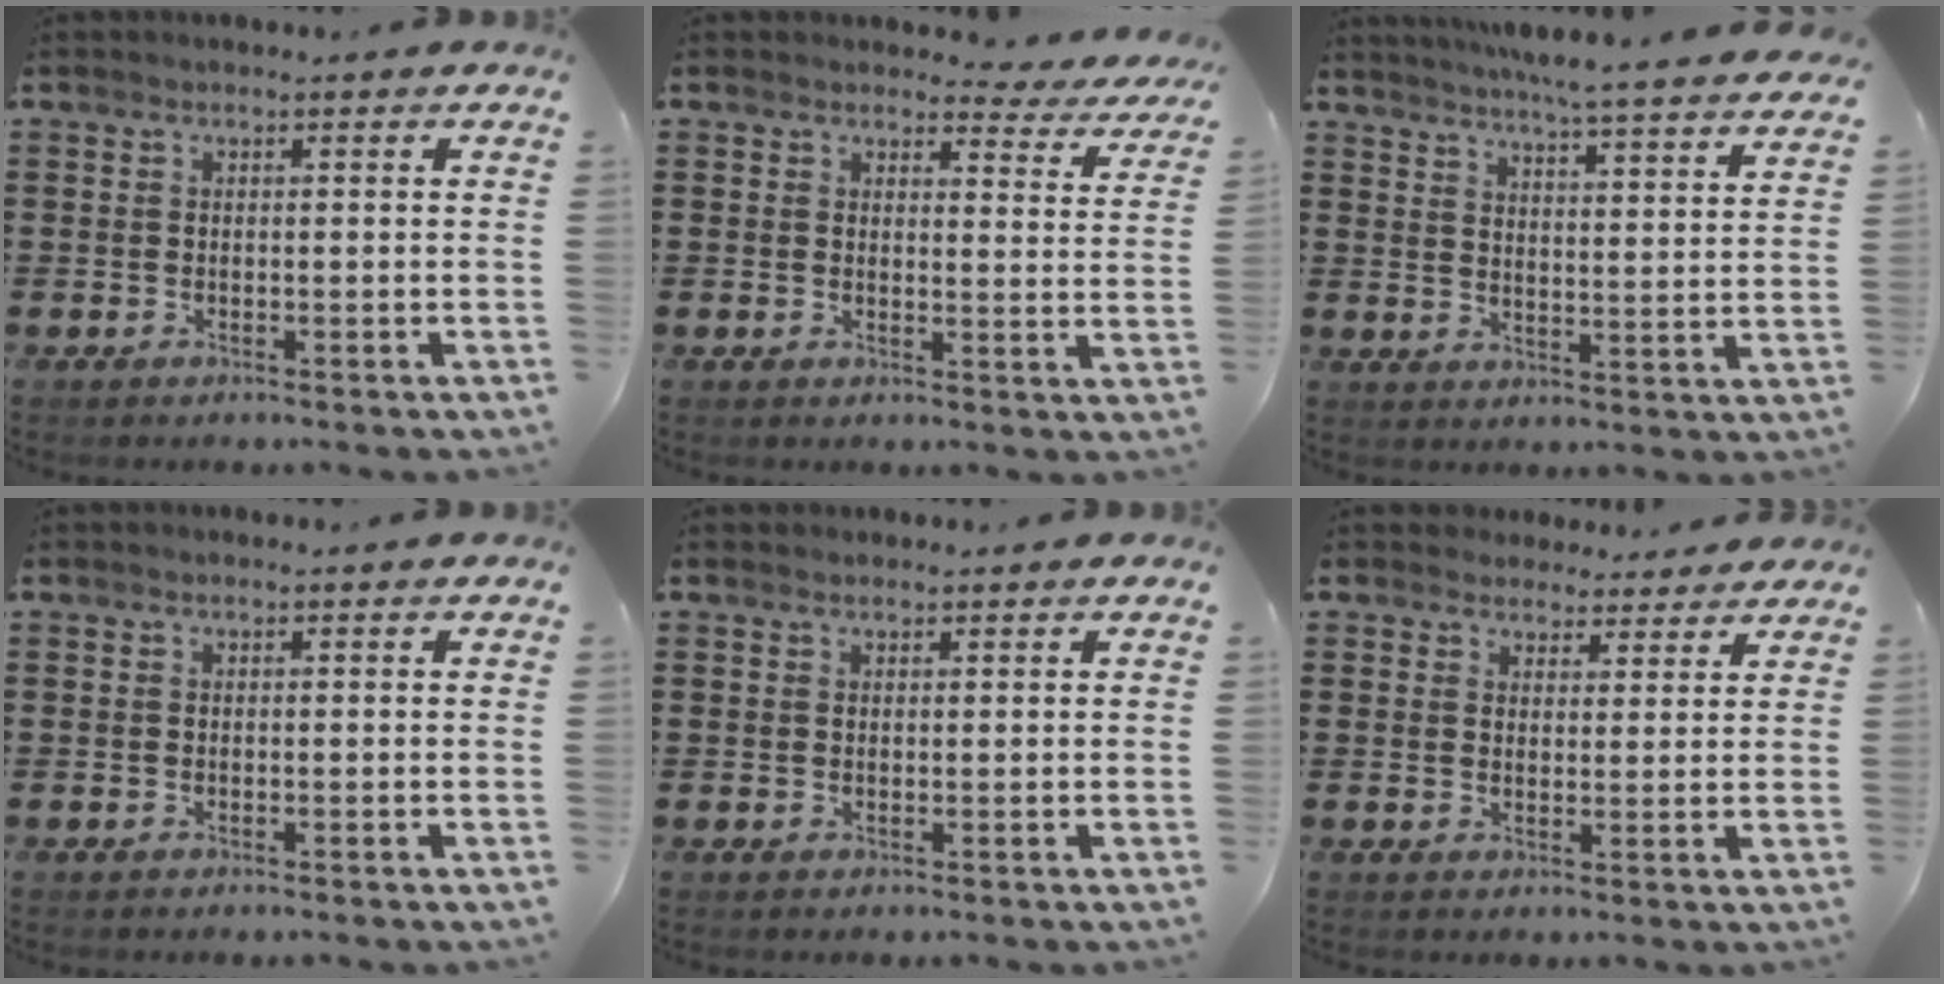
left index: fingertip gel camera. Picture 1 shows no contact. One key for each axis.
{"total": 3.2, "fx": 2.9, "fy": 1.1, "fz": 0.8, "tx": -0.021, "ty": -0.015, "tz": 0.049}
{"total": 5.0, "fx": 4.7, "fy": -0.9, "fz": 1.3, "tx": -0.047, "ty": -0.037, "tz": 0.077}
{"total": 0.0}
{"total": 0.7, "fx": 0.7, "fy": 0.2, "fz": 0.0, "tx": -0.002, "ty": 0.001, "tz": 0.015}
{"total": 3.7, "fx": 3.3, "fy": 1.6, "fz": 0.2, "tx": -0.017, "ty": 0.000, "tz": 0.065}